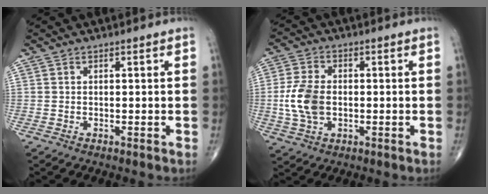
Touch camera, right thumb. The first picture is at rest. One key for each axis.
{"total": 8.8, "fx": -0.7, "fy": 5.7, "fz": 6.6, "tx": -0.135, "ty": 0.004, "tz": -0.015}